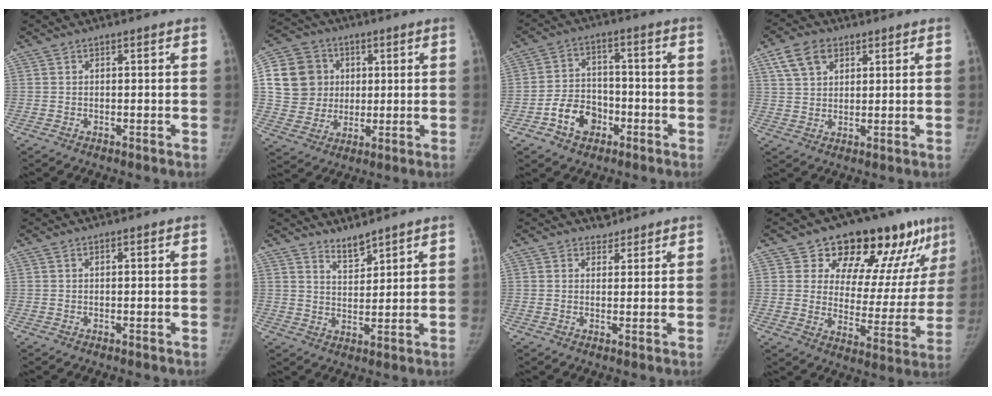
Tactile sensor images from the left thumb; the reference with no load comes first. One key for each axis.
{"total": 14.2, "fx": 2.7, "fy": 13.1, "fz": 4.8, "tx": -0.069, "ty": 0.011, "tz": 0.050}
{"total": 8.7, "fx": -4.1, "fy": 6.5, "fz": 4.0, "tx": -0.043, "ty": 0.031, "tz": -0.073}
{"total": 7.0, "fx": 3.5, "fy": 4.8, "fz": 3.8, "tx": -0.051, "ty": -0.005, "tz": 0.066}
{"total": 0.0}
{"total": 3.9, "fx": 3.7, "fy": 0.8, "fz": 1.2, "tx": -0.010, "ty": -0.036, "tz": 0.070}
{"total": 2.1, "fx": 1.7, "fy": 1.3, "fz": -0.3, "tx": 0.022, "ty": -0.012, "tz": 0.017}
{"total": 20.5, "fx": 13.3, "fy": 9.8, "fz": 12.1, "tx": -0.108, "ty": -0.061, "tz": 0.181}